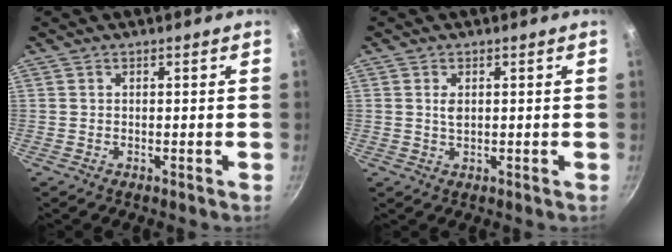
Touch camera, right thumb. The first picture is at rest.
{"total": 1.8, "force": [0.4, 1.0, 1.5], "torque": [-0.025, -0.005, 0.009]}